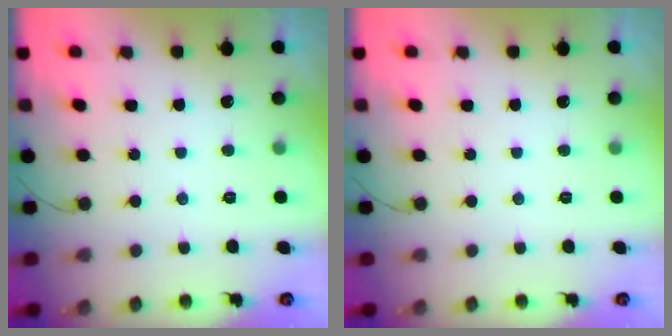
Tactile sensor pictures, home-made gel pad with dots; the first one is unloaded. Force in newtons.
{"total": 0.0}